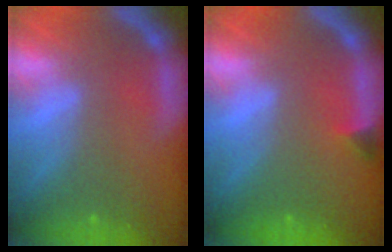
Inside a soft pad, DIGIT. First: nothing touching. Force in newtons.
{"total": 0.9}